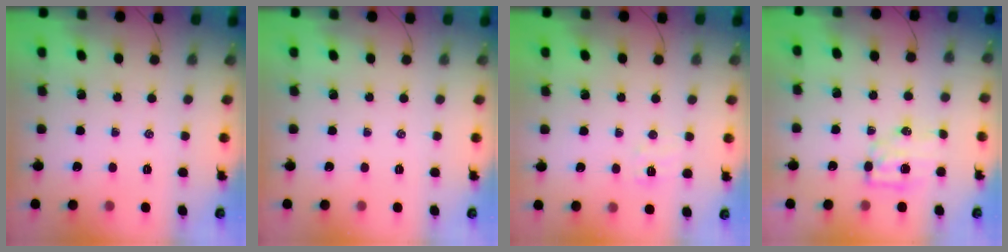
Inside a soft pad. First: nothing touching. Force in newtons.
{"total": 0.0}
{"total": 5.9, "press": 5.7, "slide": 1.5}
{"total": 6.5, "press": 6.4, "slide": 1.0}